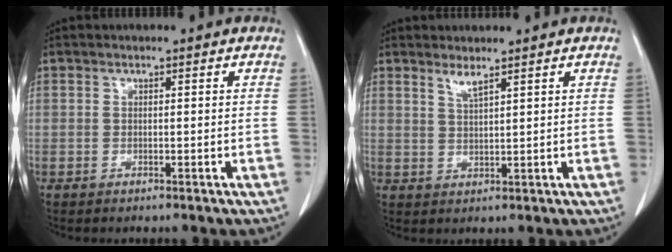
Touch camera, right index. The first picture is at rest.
{"total": 2.0, "force": [1.6, -0.2, 1.3], "torque": [-0.027, -0.009, 0.035]}